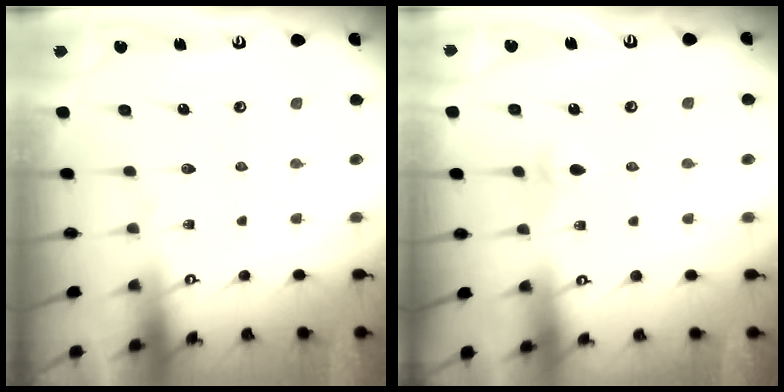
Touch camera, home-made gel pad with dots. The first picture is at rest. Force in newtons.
{"total": 4.2, "press": 4.1, "slide": 0.9}